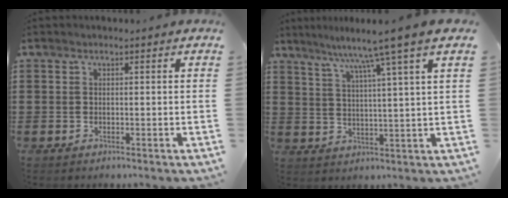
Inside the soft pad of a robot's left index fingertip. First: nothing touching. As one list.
[{"total": 8.5, "force": [6.2, -2.1, 5.4], "torque": [-0.129, -0.033, 0.093]}]